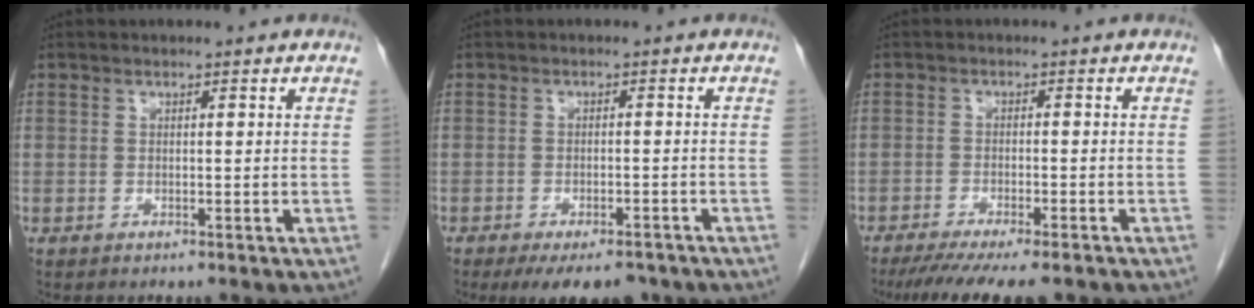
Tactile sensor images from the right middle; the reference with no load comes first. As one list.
[{"total": 8.4, "force": [-6.5, 3.3, 4.2], "torque": [-0.051, -0.005, -0.091]}, {"total": 10.7, "force": [-8.7, 1.8, 6.1], "torque": [-0.083, -0.016, -0.129]}]